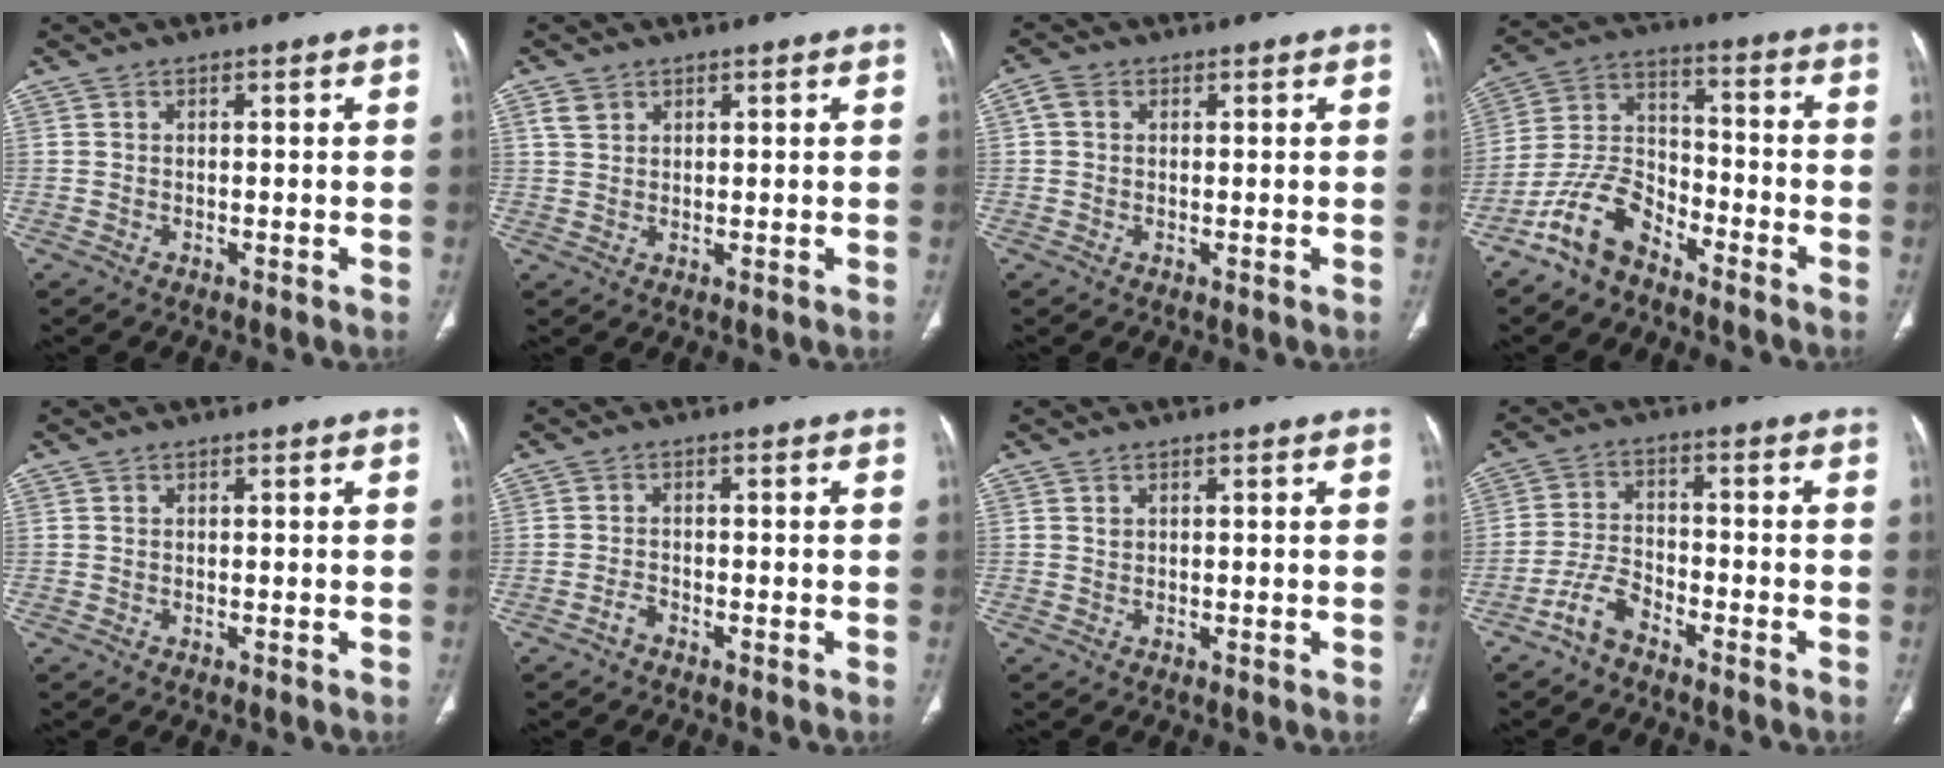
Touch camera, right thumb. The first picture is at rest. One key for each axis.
{"total": 2.6, "fx": 1.5, "fy": 1.8, "fz": 1.1, "tx": -0.017, "ty": -0.002, "tz": 0.032}
{"total": 2.3, "fx": 0.6, "fy": 1.9, "fz": 1.2, "tx": -0.024, "ty": 0.008, "tz": 0.011}
{"total": 10.7, "fx": -7.8, "fy": 5.2, "fz": 5.2, "tx": -0.097, "ty": 0.062, "tz": -0.162}
{"total": 0.0}
{"total": 1.6, "fx": -1.3, "fy": 0.7, "fz": 0.7, "tx": -0.013, "ty": 0.008, "tz": -0.027}
{"total": 0.7, "fx": 0.3, "fy": 0.5, "fz": 0.3, "tx": 0.004, "ty": -0.002, "tz": 0.007}
{"total": 5.4, "fx": -4.1, "fy": 2.1, "fz": 2.8, "tx": -0.056, "ty": 0.026, "tz": -0.087}